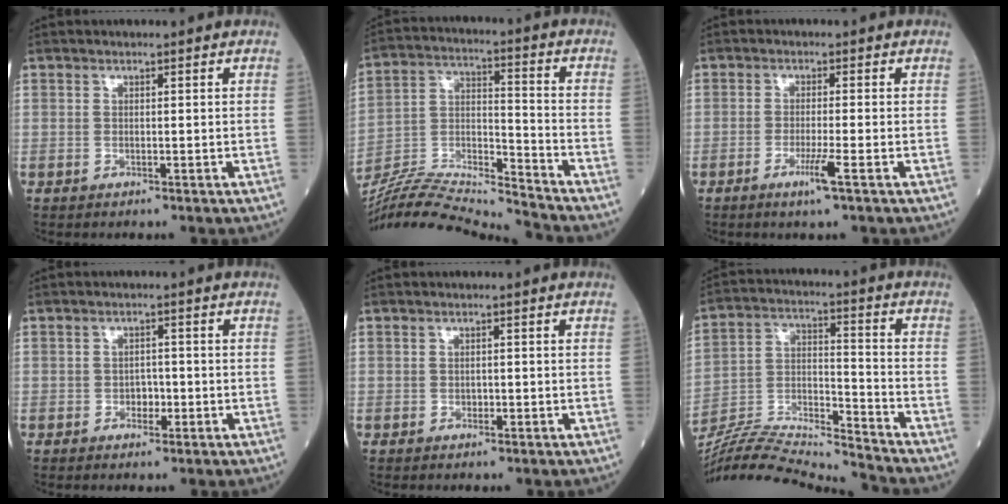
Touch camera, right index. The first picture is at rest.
{"total": 17.6, "force": [-16.9, -1.6, 4.5], "torque": [-0.083, 0.013, -0.302]}
{"total": 3.4, "force": [-1.7, -0.6, 2.9], "torque": [-0.056, -0.009, -0.035]}
{"total": 2.0, "force": [-0.7, 1.4, 1.3], "torque": [-0.013, 0.007, -0.010]}
{"total": 0.7, "force": [-0.2, 0.5, 0.4], "torque": [-0.004, 0.002, -0.004]}
{"total": 17.5, "force": [-16.8, -1.5, 4.5], "torque": [-0.084, 0.013, -0.297]}